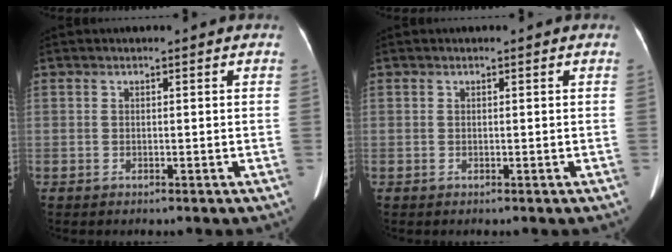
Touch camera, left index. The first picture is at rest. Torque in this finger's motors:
{"motor_torque": [0.00, 0.00, 0.00, 0.00]}